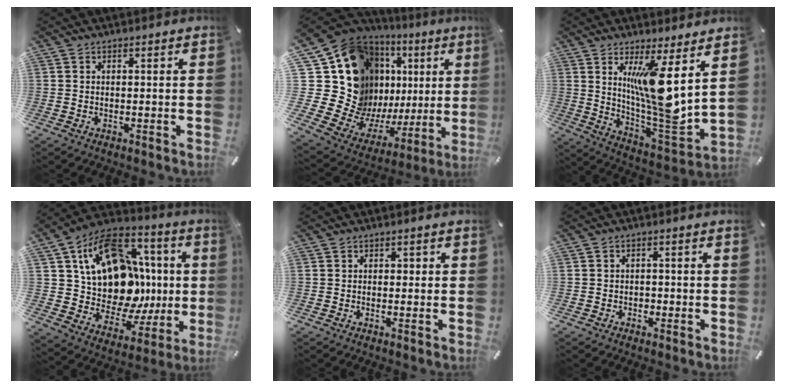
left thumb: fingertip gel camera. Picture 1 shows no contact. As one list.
[{"total": 24.3, "force": [5.6, 18.2, 15.1], "torque": [-0.253, -0.096, 0.144]}, {"total": 15.7, "force": [5.9, 3.4, 14.1], "torque": [-0.261, -0.062, 0.088]}, {"total": 21.0, "force": [4.1, 15.6, 13.5], "torque": [-0.218, -0.035, 0.088]}, {"total": 0.8, "force": [0.2, 0.7, 0.1], "torque": [0.006, 0.002, 0.000]}, {"total": 1.3, "force": [-0.5, 1.1, 0.3], "torque": [-0.006, 0.005, -0.012]}]